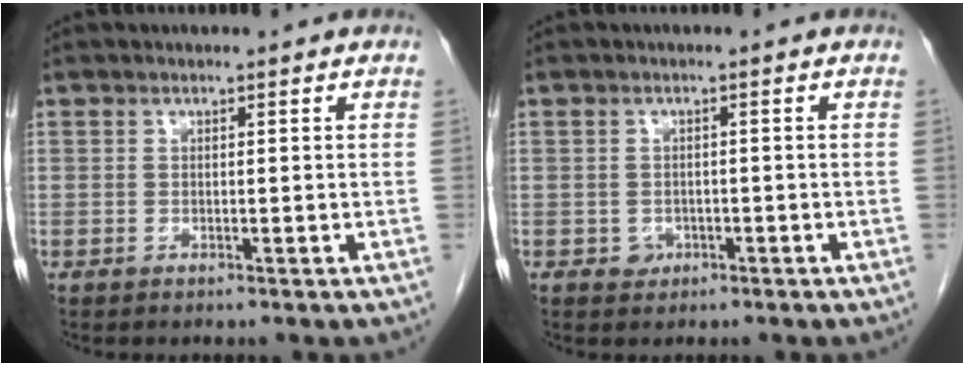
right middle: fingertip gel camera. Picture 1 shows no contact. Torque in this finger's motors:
{"motor_torque": [-0.18, -0.10, 0.01, -0.02]}